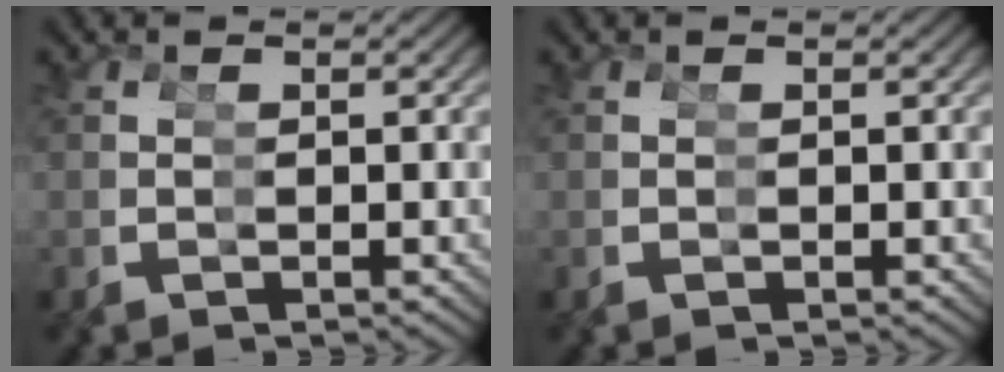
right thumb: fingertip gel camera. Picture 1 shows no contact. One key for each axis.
{"total": 0.0}